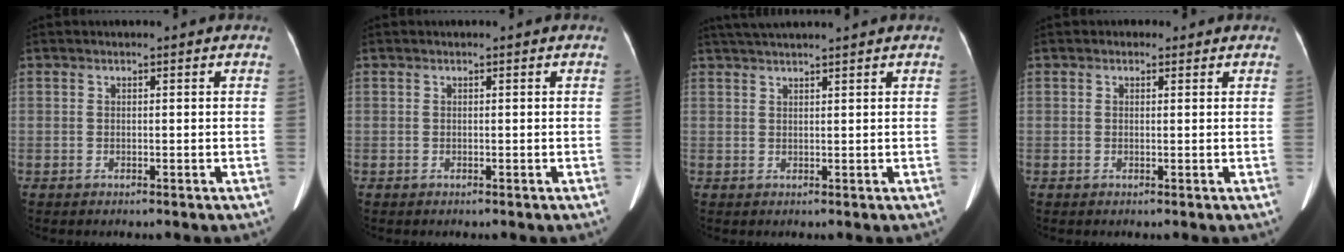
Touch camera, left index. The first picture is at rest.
{"total": 0.0}
{"total": 6.9, "force": [6.1, -0.4, 3.2], "torque": [-0.051, 0.036, 0.093]}
{"total": 0.9, "force": [0.5, 0.8, 0.2], "torque": [-0.003, 0.003, 0.001]}